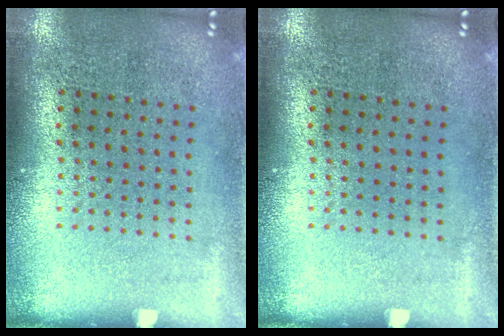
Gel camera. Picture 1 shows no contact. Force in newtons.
{"total": 0.0}